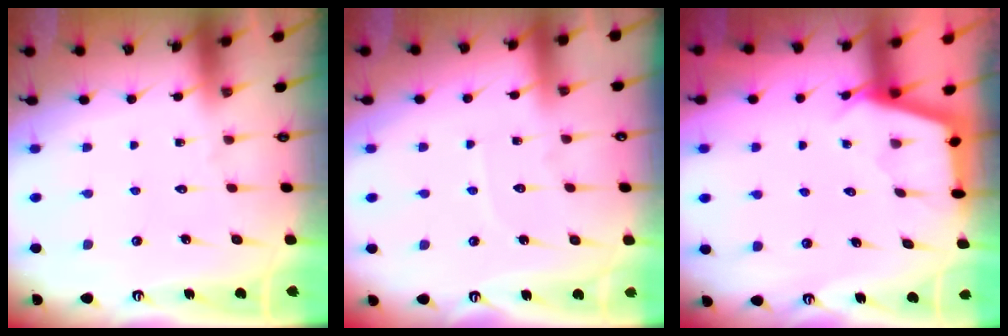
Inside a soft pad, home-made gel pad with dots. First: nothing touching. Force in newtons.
{"total": 2.9, "press": 2.9, "slide": 0.4}
{"total": 2.7, "press": 2.7, "slide": 0.3}